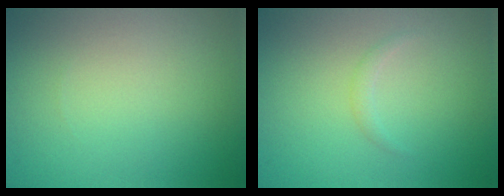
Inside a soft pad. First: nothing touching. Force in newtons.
{"total": 0.8, "press": 0.8, "slide": 0.0}